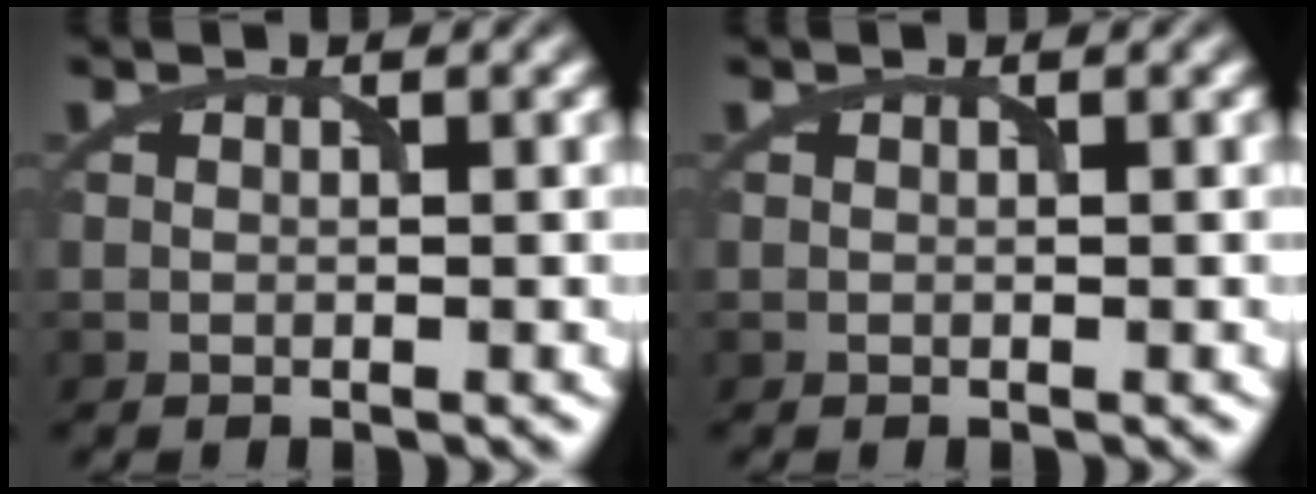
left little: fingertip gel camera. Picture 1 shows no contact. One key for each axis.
{"total": 0.0}